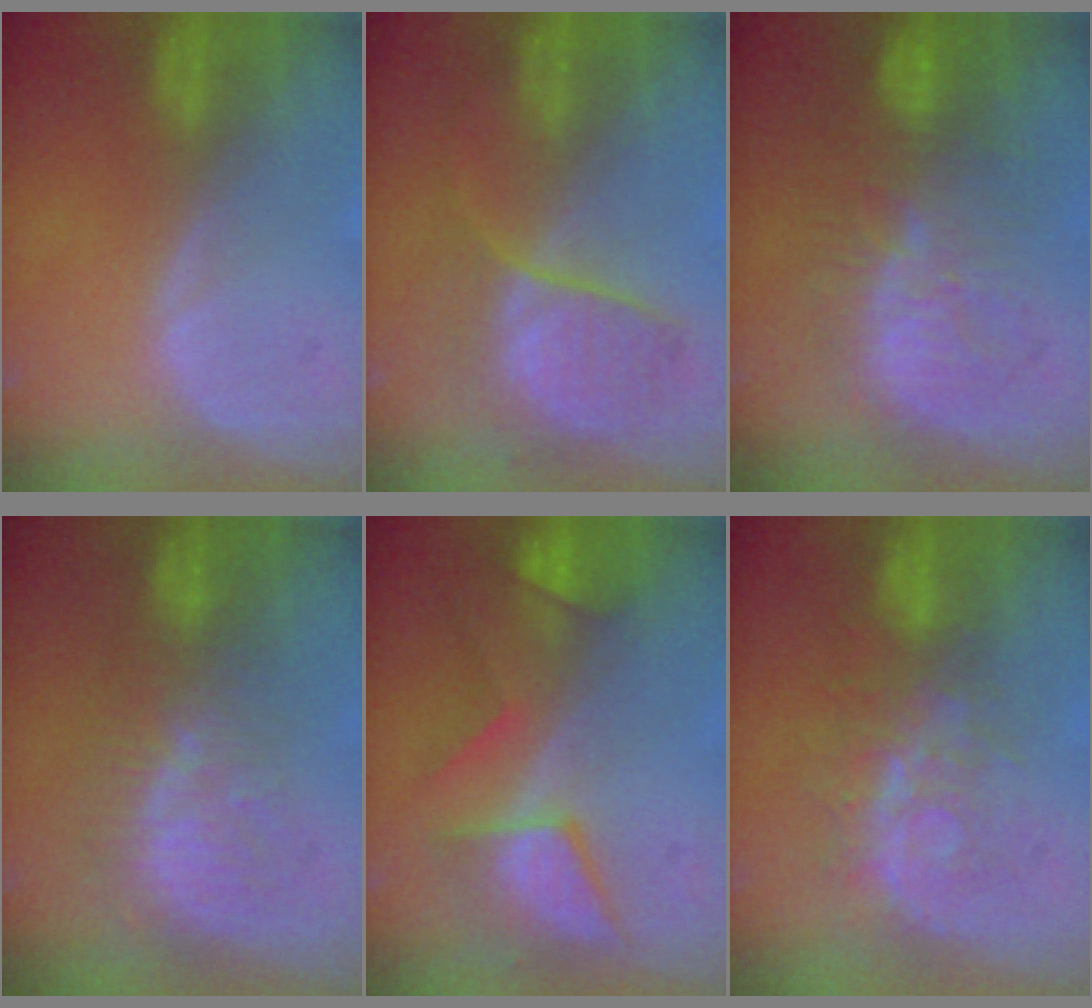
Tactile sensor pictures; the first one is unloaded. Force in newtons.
{"total": 7.0, "press": 6.9, "slide": 0.8}
{"total": 10.7, "press": 9.9, "slide": 4.2}
{"total": 8.6, "press": 7.5, "slide": 4.3}
{"total": 7.8, "press": 7.6, "slide": 1.5}
{"total": 8.5, "press": 7.0, "slide": 4.8}